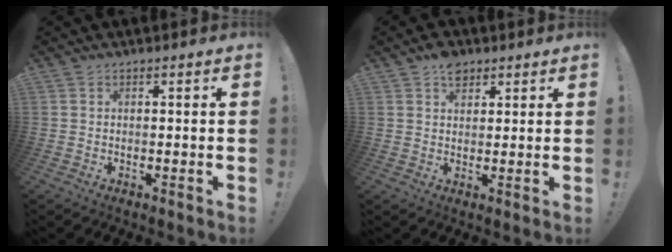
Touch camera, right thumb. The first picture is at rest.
{"total": 5.2, "force": [3.3, 3.4, 2.3], "torque": [-0.023, -0.011, 0.059]}